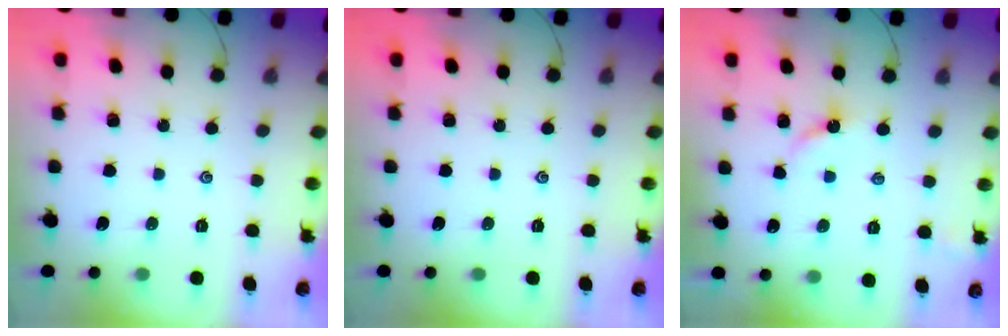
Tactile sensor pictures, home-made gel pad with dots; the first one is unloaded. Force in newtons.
{"total": 0.0}
{"total": 3.8, "press": 3.8, "slide": 0.5}